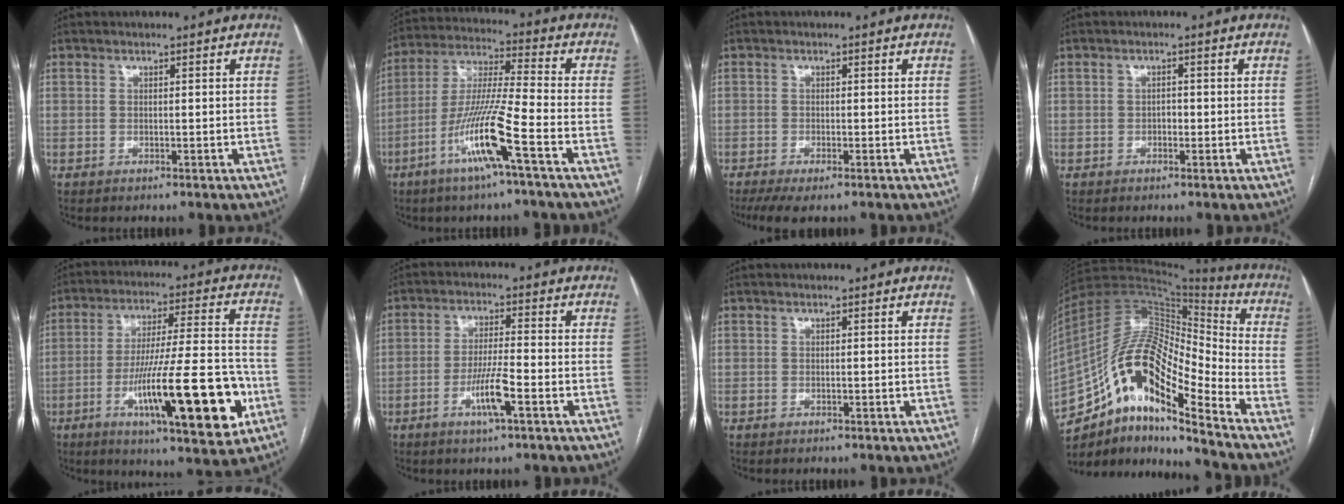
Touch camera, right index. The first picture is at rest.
{"total": 12.9, "force": [-6.0, -0.6, 11.5], "torque": [-0.233, -0.008, -0.116]}
{"total": 4.9, "force": [-3.4, 1.2, 3.4], "torque": [-0.059, -0.013, -0.054]}
{"total": 1.1, "force": [-0.3, 0.6, 0.8], "torque": [-0.011, 0.003, -0.006]}
{"total": 20.5, "force": [-6.9, 2.5, 19.1], "torque": [-0.289, -0.008, -0.102]}
{"total": 6.3, "force": [-2.7, 0.2, 5.7], "torque": [-0.109, -0.006, -0.051]}
{"total": 0.0}
{"total": 18.6, "force": [-10.5, 4.6, 14.6], "torque": [-0.272, 0.041, -0.177]}